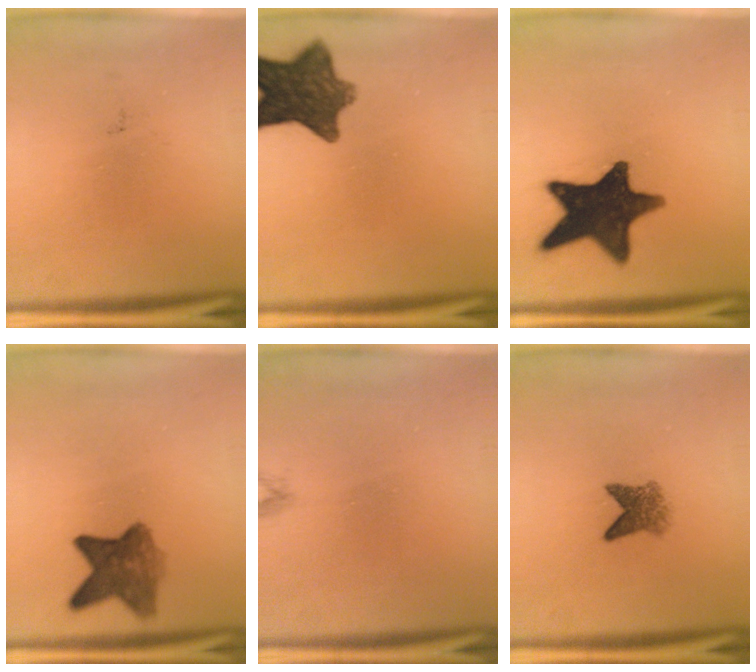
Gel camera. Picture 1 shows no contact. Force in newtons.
{"total": 10.1}
{"total": 16.2}
{"total": 6.7}
{"total": 0.6}
{"total": 3.2}